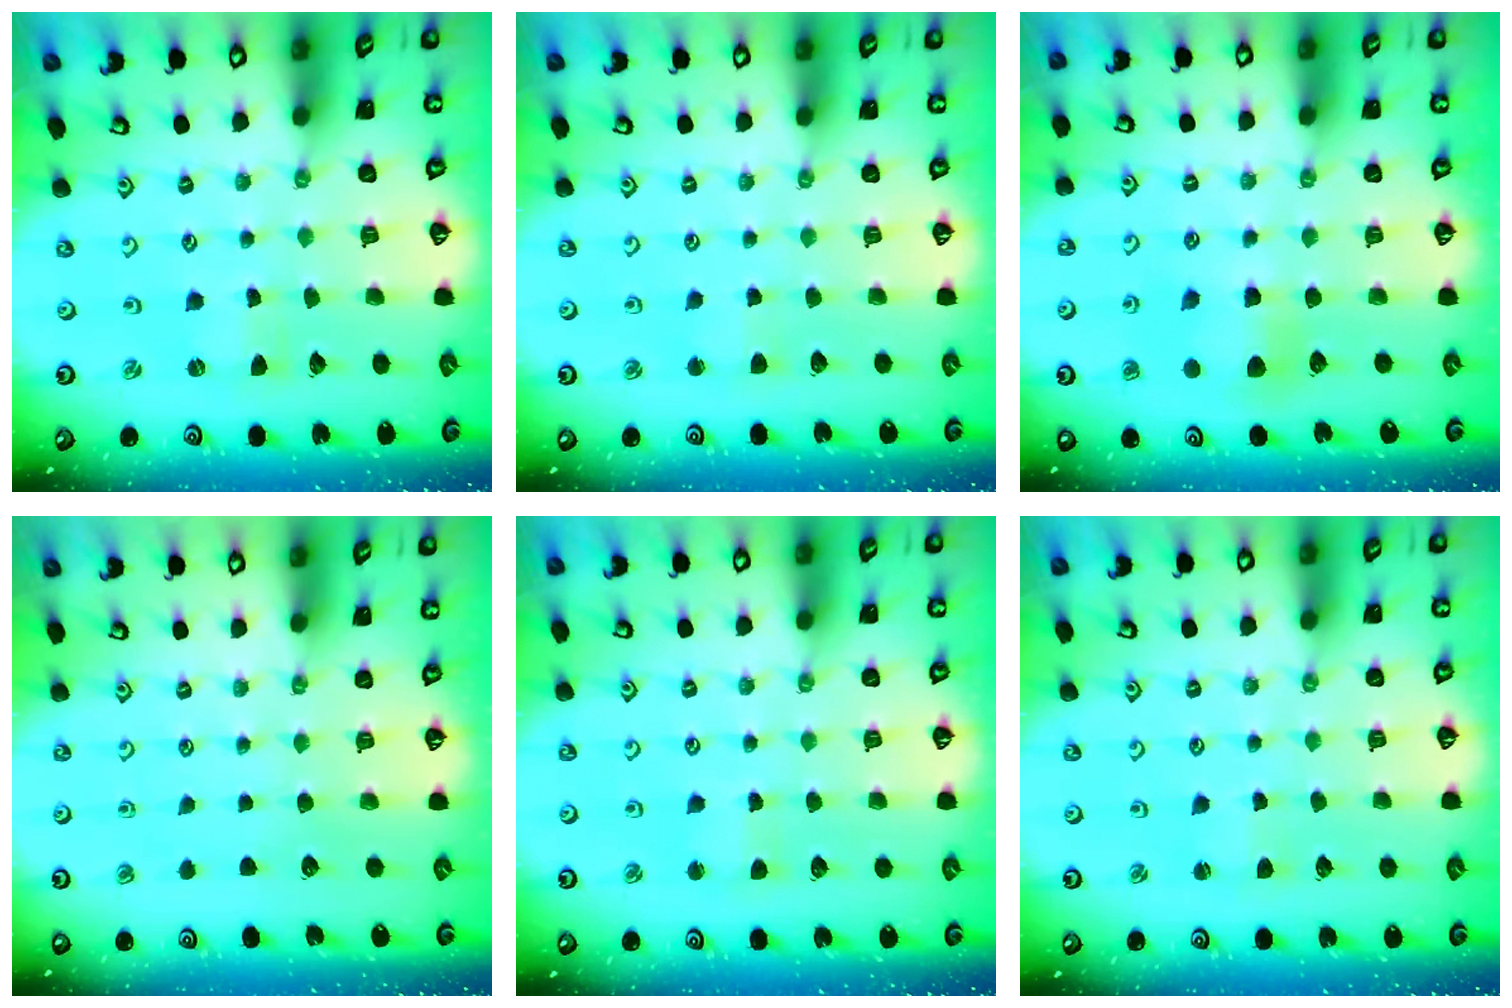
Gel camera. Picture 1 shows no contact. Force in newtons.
{"total": 2.5, "press": 2.5, "slide": 0.3}
{"total": 6.1, "press": 6.1, "slide": 0.2}
{"total": 0.0}
{"total": 2.9, "press": 2.9, "slide": 0.3}
{"total": 2.1, "press": 2.0, "slide": 0.3}